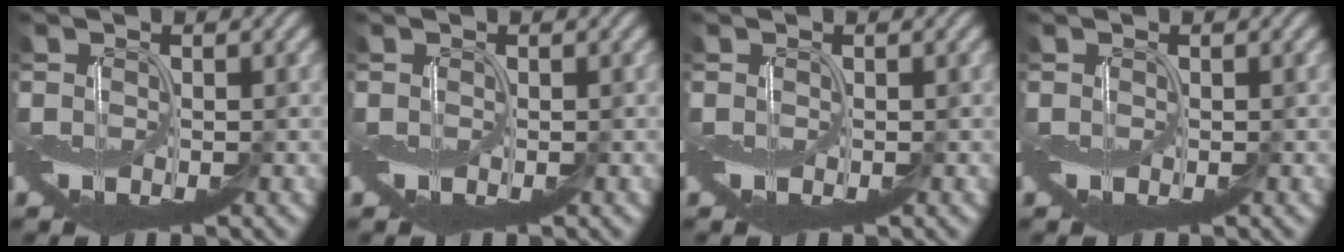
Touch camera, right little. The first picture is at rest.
{"total": 0.0}
{"total": 0.0}
{"total": 0.0}